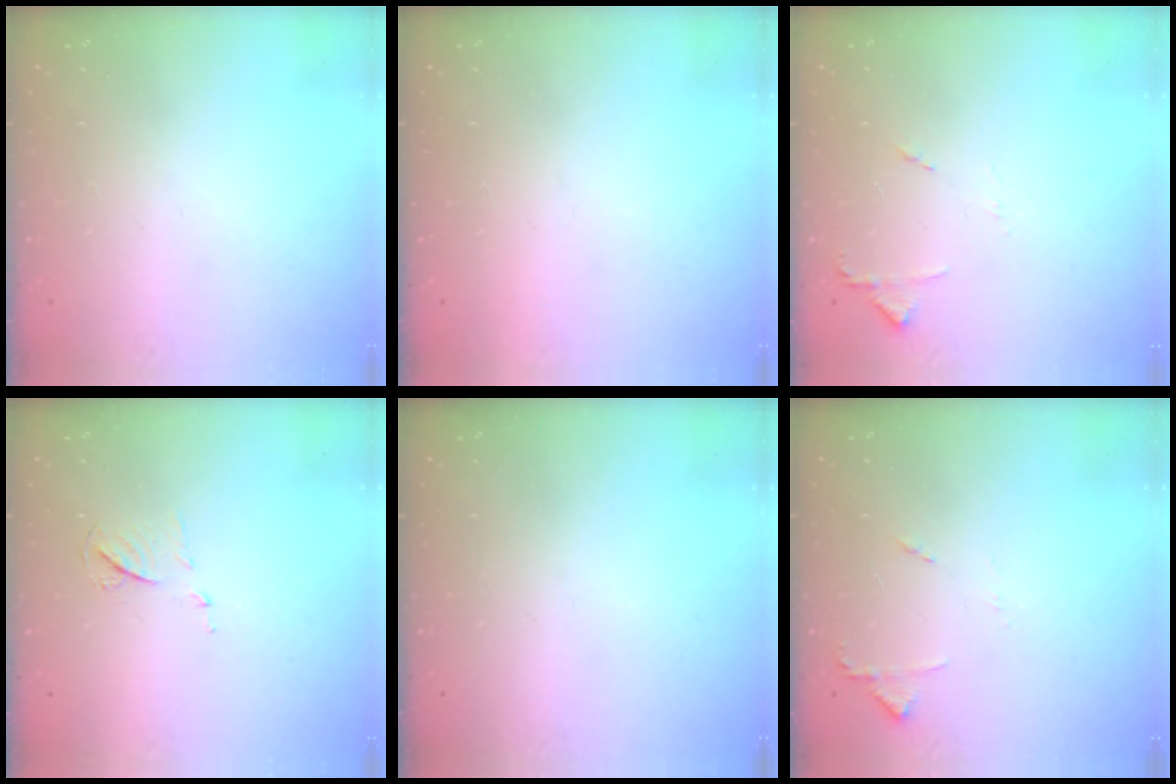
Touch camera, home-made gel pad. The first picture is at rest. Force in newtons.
{"total": 1.5, "press": 1.5, "slide": 0.1}
{"total": 7.8, "press": 7.7, "slide": 0.7}
{"total": 6.1, "press": 6.0, "slide": 0.7}
{"total": 0.0}
{"total": 7.8, "press": 7.7, "slide": 0.7}